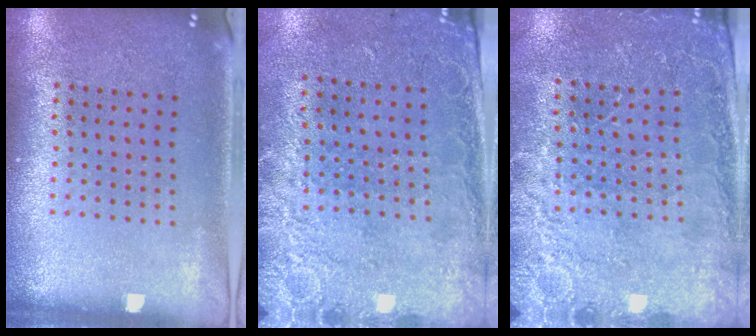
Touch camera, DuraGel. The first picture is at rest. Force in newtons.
{"total": 2.6, "press": 2.0, "slide": 1.7}
{"total": 2.8, "press": 2.7, "slide": 0.4}